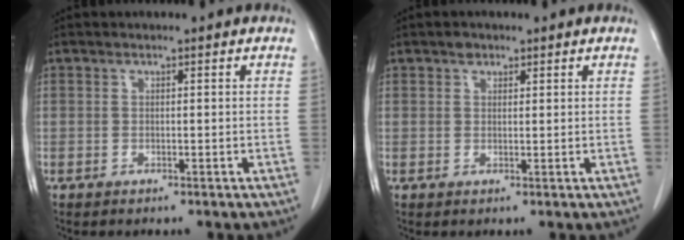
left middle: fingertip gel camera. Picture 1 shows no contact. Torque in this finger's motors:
{"motor_torque": [-0.15, 0.10, -0.03, 0.00]}